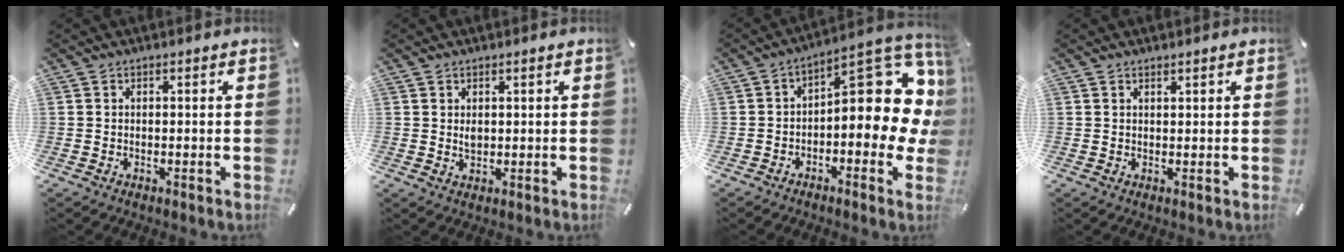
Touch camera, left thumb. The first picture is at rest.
{"total": 1.7, "force": [0.7, 1.0, 1.1], "torque": [-0.016, -0.002, 0.012]}
{"total": 15.5, "force": [2.1, 7.4, 13.5], "torque": [-0.149, -0.038, 0.031]}
{"total": 0.9, "force": [0.8, 0.2, 0.3], "torque": [-0.006, 0.000, 0.014]}